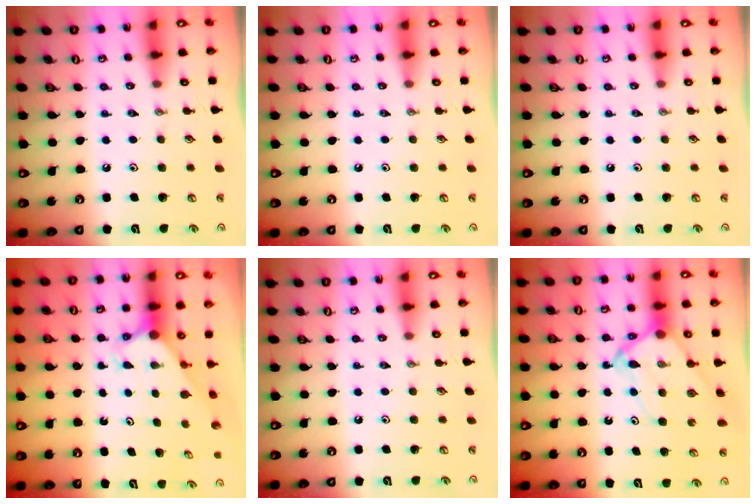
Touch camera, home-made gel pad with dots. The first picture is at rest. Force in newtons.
{"total": 0.0}
{"total": 0.0}
{"total": 2.7, "press": 2.7, "slide": 0.0}
{"total": 0.0}
{"total": 9.2, "press": 9.2, "slide": 0.8}